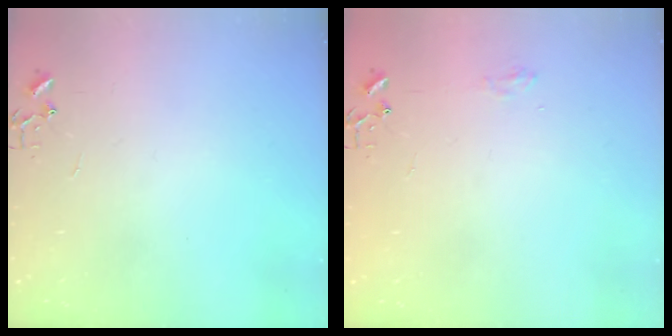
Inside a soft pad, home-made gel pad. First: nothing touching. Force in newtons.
{"total": 6.8, "press": 6.8, "slide": 0.7}